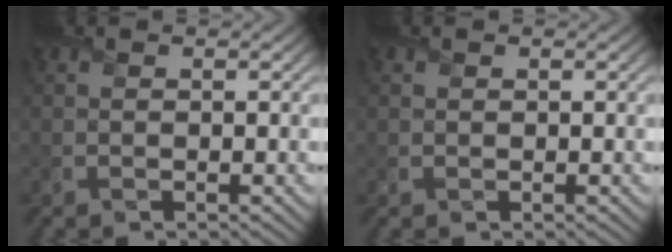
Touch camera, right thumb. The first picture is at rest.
{"total": 0.6, "force": [0.4, 0.4, 0.1], "torque": [-0.003, -0.002, 0.008]}